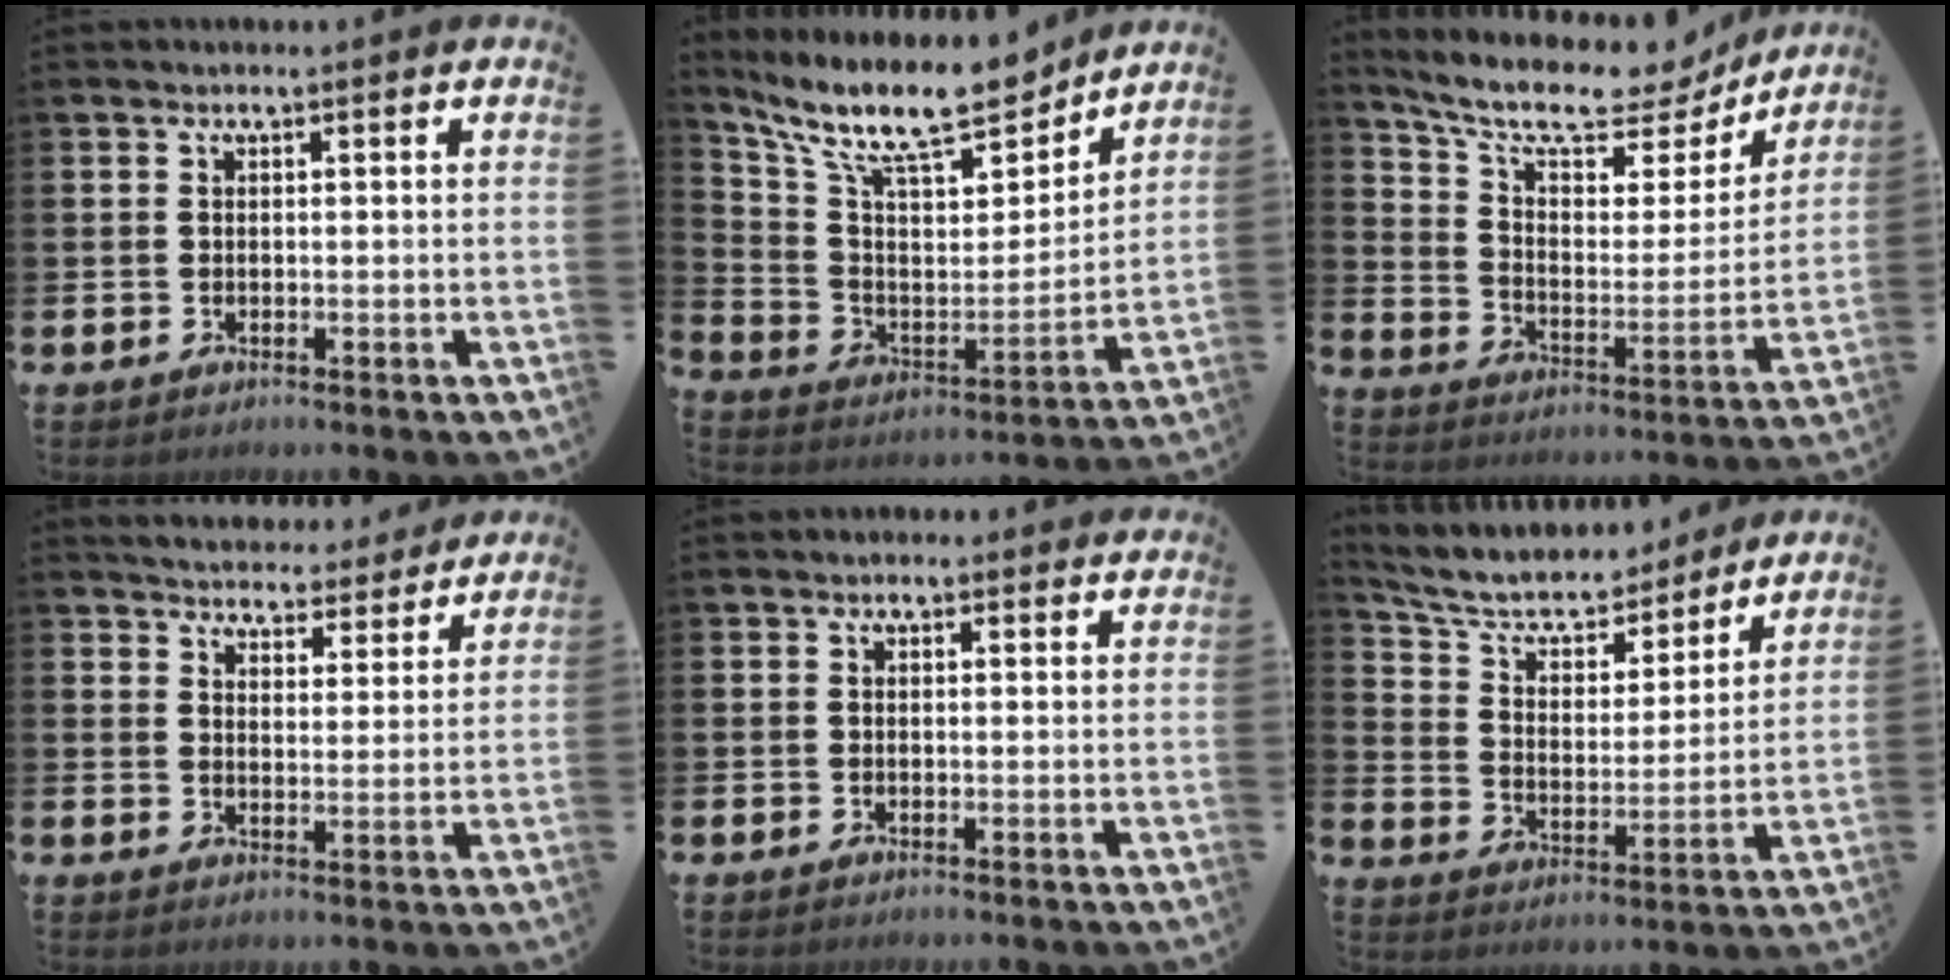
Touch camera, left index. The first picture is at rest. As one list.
[{"total": 13.2, "force": [11.4, 3.2, 5.9], "torque": [-0.141, -0.075, 0.196]}, {"total": 10.5, "force": [9.0, 3.1, 4.3], "torque": [-0.107, -0.063, 0.150]}, {"total": 5.0, "force": [4.8, 1.1, 0.0], "torque": [-0.011, -0.041, 0.082]}, {"total": 0.6, "force": [0.4, 0.4, 0.1], "torque": [-0.002, 0.005, 0.006]}, {"total": 7.7, "force": [6.9, 2.7, 2.1], "torque": [-0.076, -0.050, 0.118]}]